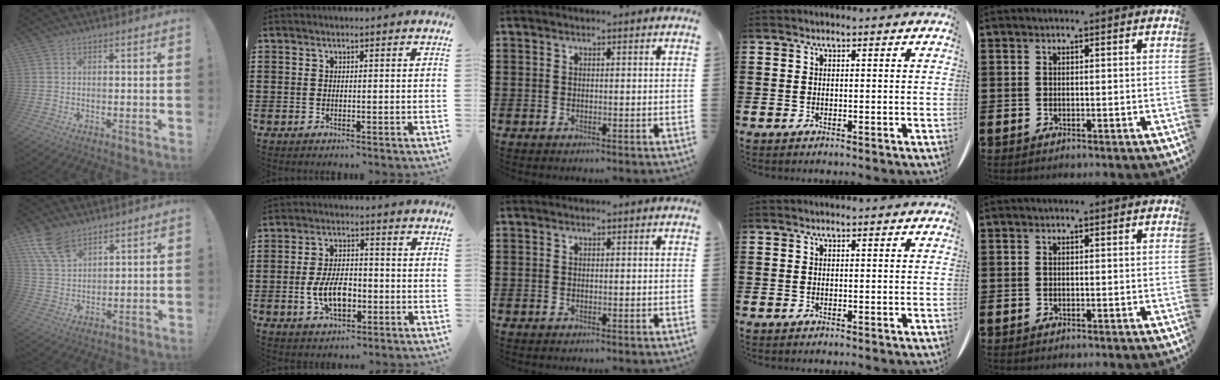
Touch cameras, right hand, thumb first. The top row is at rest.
{"thumb": {"total": 9.7, "force": [6.6, 4.8, 5.1], "torque": [-0.109, -0.026, 0.133]}, "index": {"total": 7.2, "force": [-1.8, 3.8, 5.8], "torque": [-0.120, 0.001, -0.038]}}